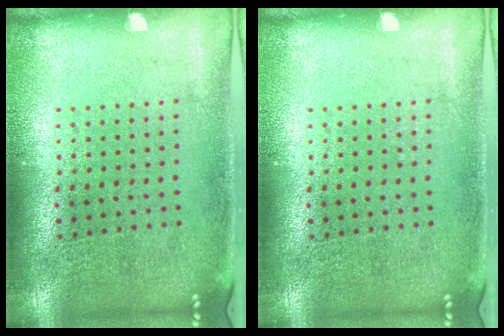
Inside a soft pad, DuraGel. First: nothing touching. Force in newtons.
{"total": 0.0}